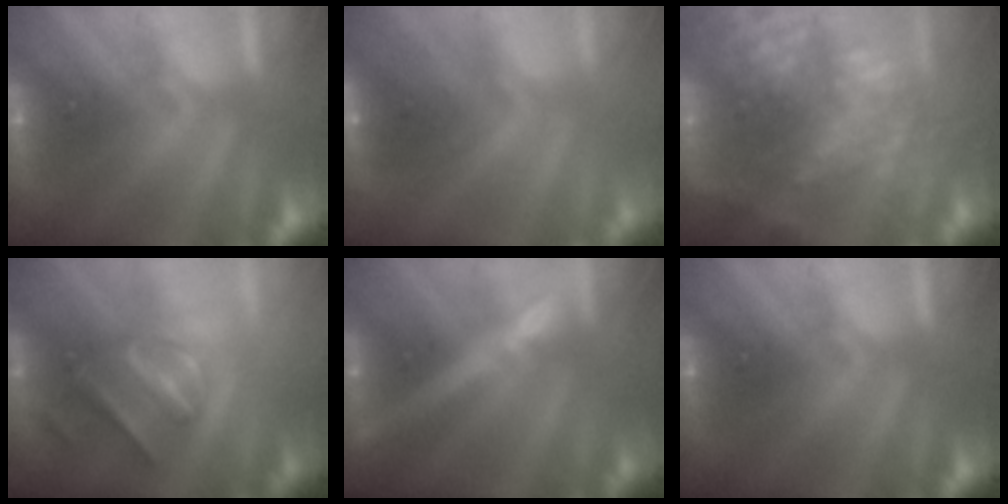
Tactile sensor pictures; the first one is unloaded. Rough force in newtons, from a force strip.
{"total": 1.9}
{"total": 8.8}
{"total": 3.0}
{"total": 2.4}
{"total": 0.0}